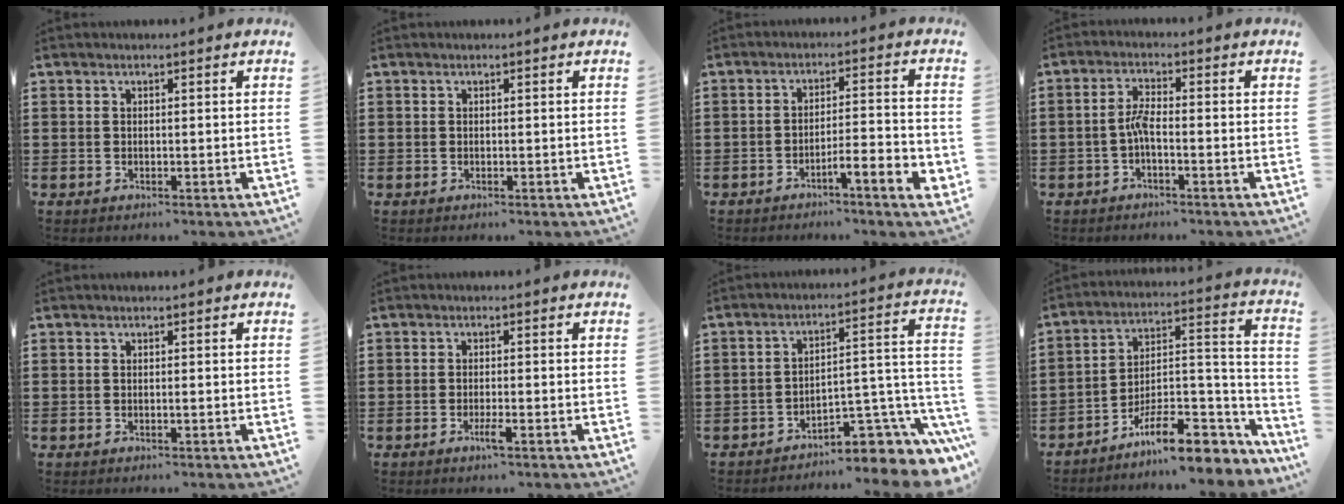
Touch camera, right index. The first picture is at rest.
{"total": 0.0}
{"total": 5.0, "force": [-3.3, 0.3, 3.8], "torque": [-0.061, -0.003, -0.060]}
{"total": 3.2, "force": [-1.2, 0.7, 2.9], "torque": [-0.062, 0.002, -0.026]}
{"total": 0.0}
{"total": 2.0, "force": [-1.1, 0.1, 1.6], "torque": [-0.033, -0.003, -0.023]}
{"total": 7.0, "force": [-4.9, 3.0, 4.1], "torque": [-0.056, -0.001, -0.091]}
{"total": 11.0, "force": [-8.3, 3.7, 6.2], "torque": [-0.090, 0.030, -0.148]}